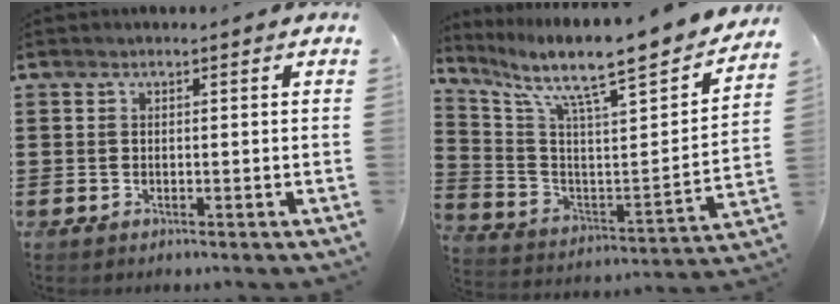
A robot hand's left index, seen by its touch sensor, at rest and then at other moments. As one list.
[{"total": 9.4, "force": [7.6, 1.1, 5.3], "torque": [-0.125, -0.074, 0.114]}]